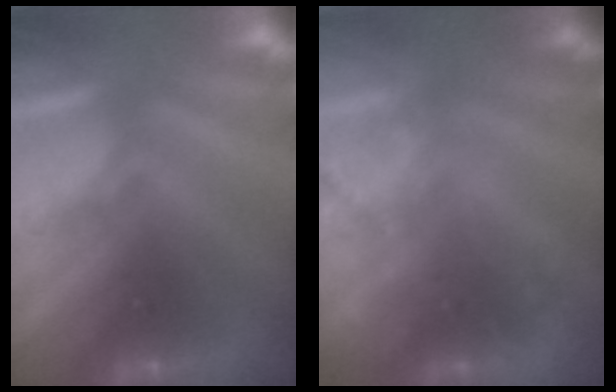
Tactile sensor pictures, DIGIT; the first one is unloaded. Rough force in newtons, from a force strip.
{"total": 2.3}